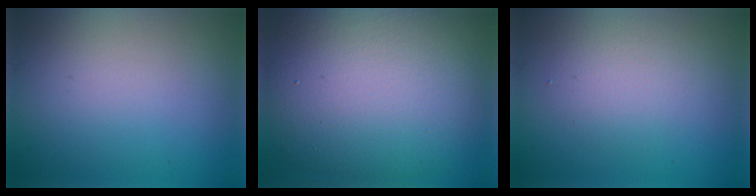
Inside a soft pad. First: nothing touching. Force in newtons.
{"total": 13.5, "press": 13.4, "slide": 0.5}
{"total": 2.7, "press": 2.7, "slide": 0.1}